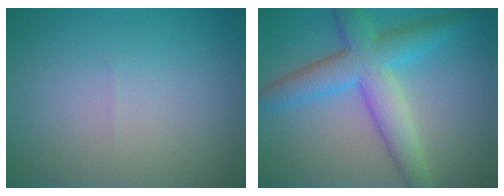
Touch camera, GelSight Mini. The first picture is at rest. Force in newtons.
{"total": 6.5, "press": 6.5, "slide": 0.2}